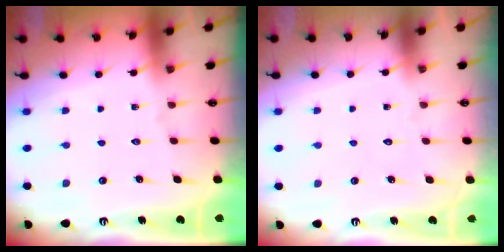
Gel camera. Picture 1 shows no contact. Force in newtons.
{"total": 1.6, "press": 1.6, "slide": 0.1}